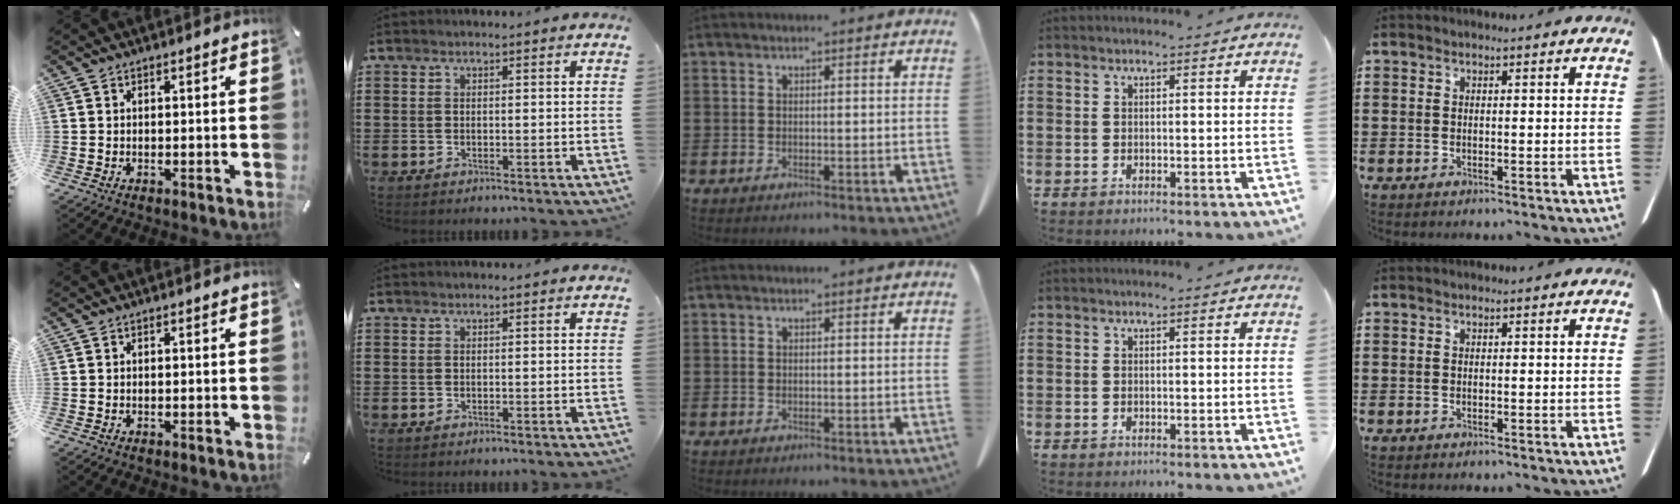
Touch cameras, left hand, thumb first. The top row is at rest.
{}